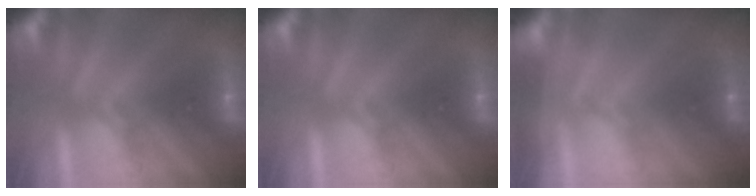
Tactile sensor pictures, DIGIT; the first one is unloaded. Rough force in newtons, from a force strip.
{"total": 0.0}
{"total": 10.5}